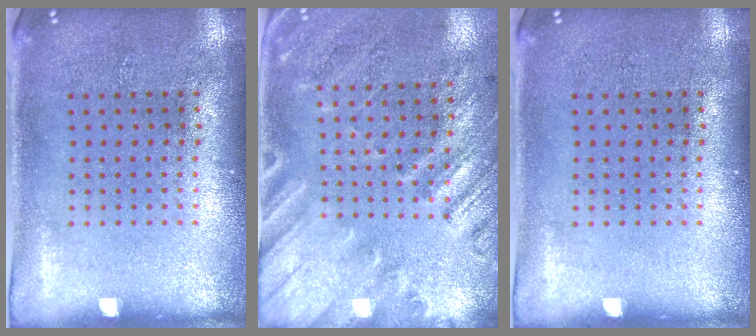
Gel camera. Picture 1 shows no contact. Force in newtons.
{"total": 2.4, "press": 1.9, "slide": 1.6}
{"total": 0.0}